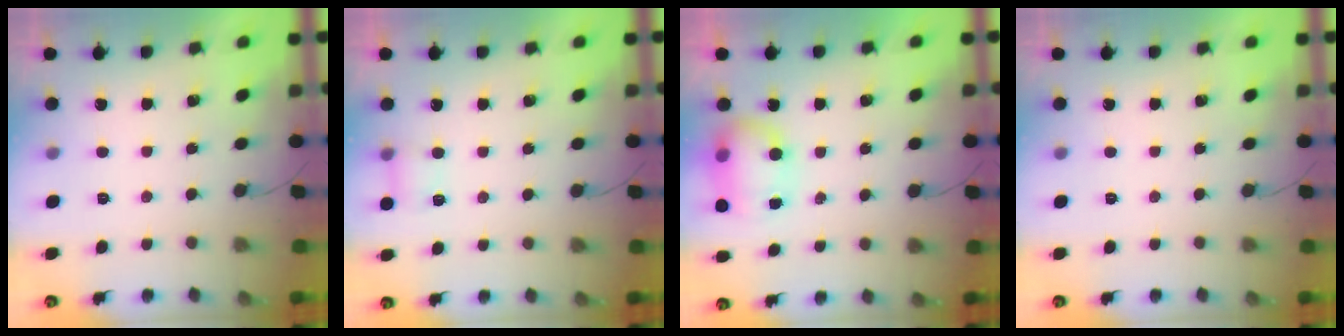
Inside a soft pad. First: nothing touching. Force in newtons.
{"total": 3.8, "press": 3.5, "slide": 1.3}
{"total": 11.9, "press": 9.7, "slide": 6.8}
{"total": 0.0}